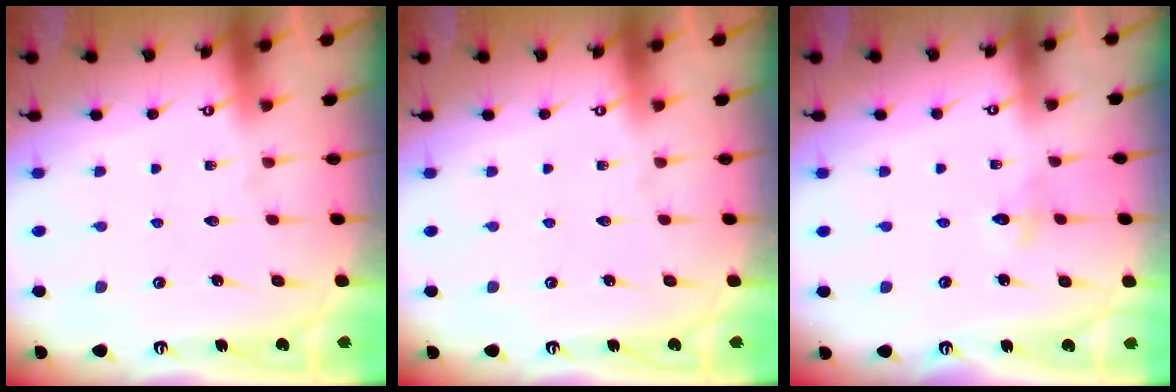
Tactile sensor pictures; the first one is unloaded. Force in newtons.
{"total": 0.0}
{"total": 2.6, "press": 2.6, "slide": 0.3}